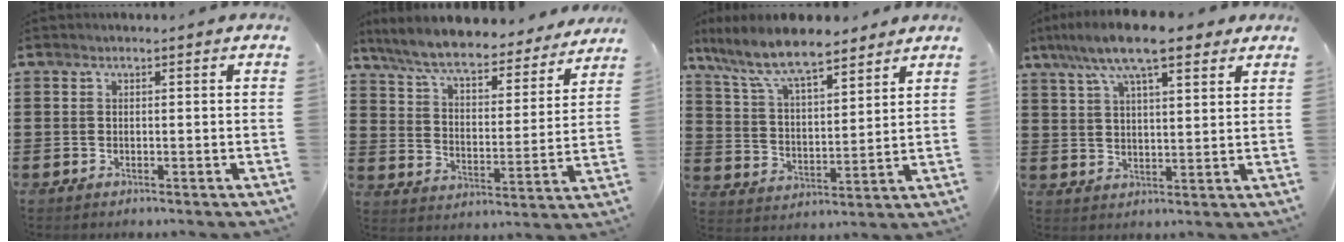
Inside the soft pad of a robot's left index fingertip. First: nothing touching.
{"total": 8.1, "force": [7.3, 0.8, 3.3], "torque": [-0.095, -0.044, 0.125]}
{"total": 9.9, "force": [8.4, 2.2, 4.8], "torque": [-0.125, -0.033, 0.148]}
{"total": 10.9, "force": [7.6, 2.7, 7.2], "torque": [-0.151, -0.006, 0.135]}